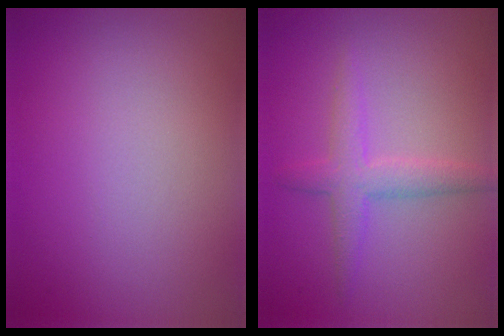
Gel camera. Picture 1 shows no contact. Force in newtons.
{"total": 2.8, "press": 2.8, "slide": 0.1}